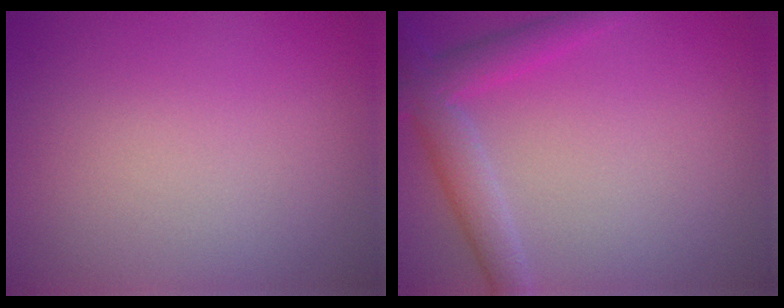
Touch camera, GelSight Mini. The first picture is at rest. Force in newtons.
{"total": 3.8, "press": 3.8, "slide": 0.2}